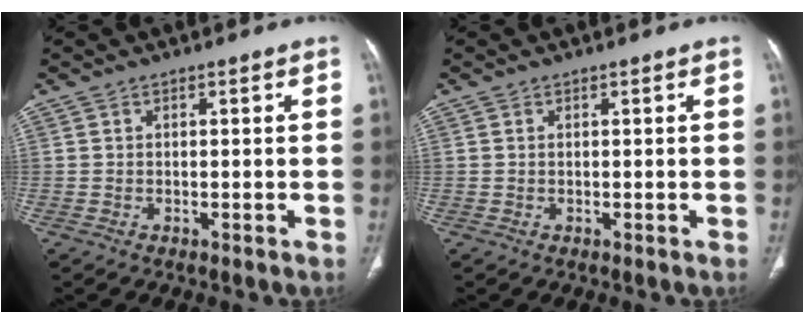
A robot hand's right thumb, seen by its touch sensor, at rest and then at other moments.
{"total": 0.0}